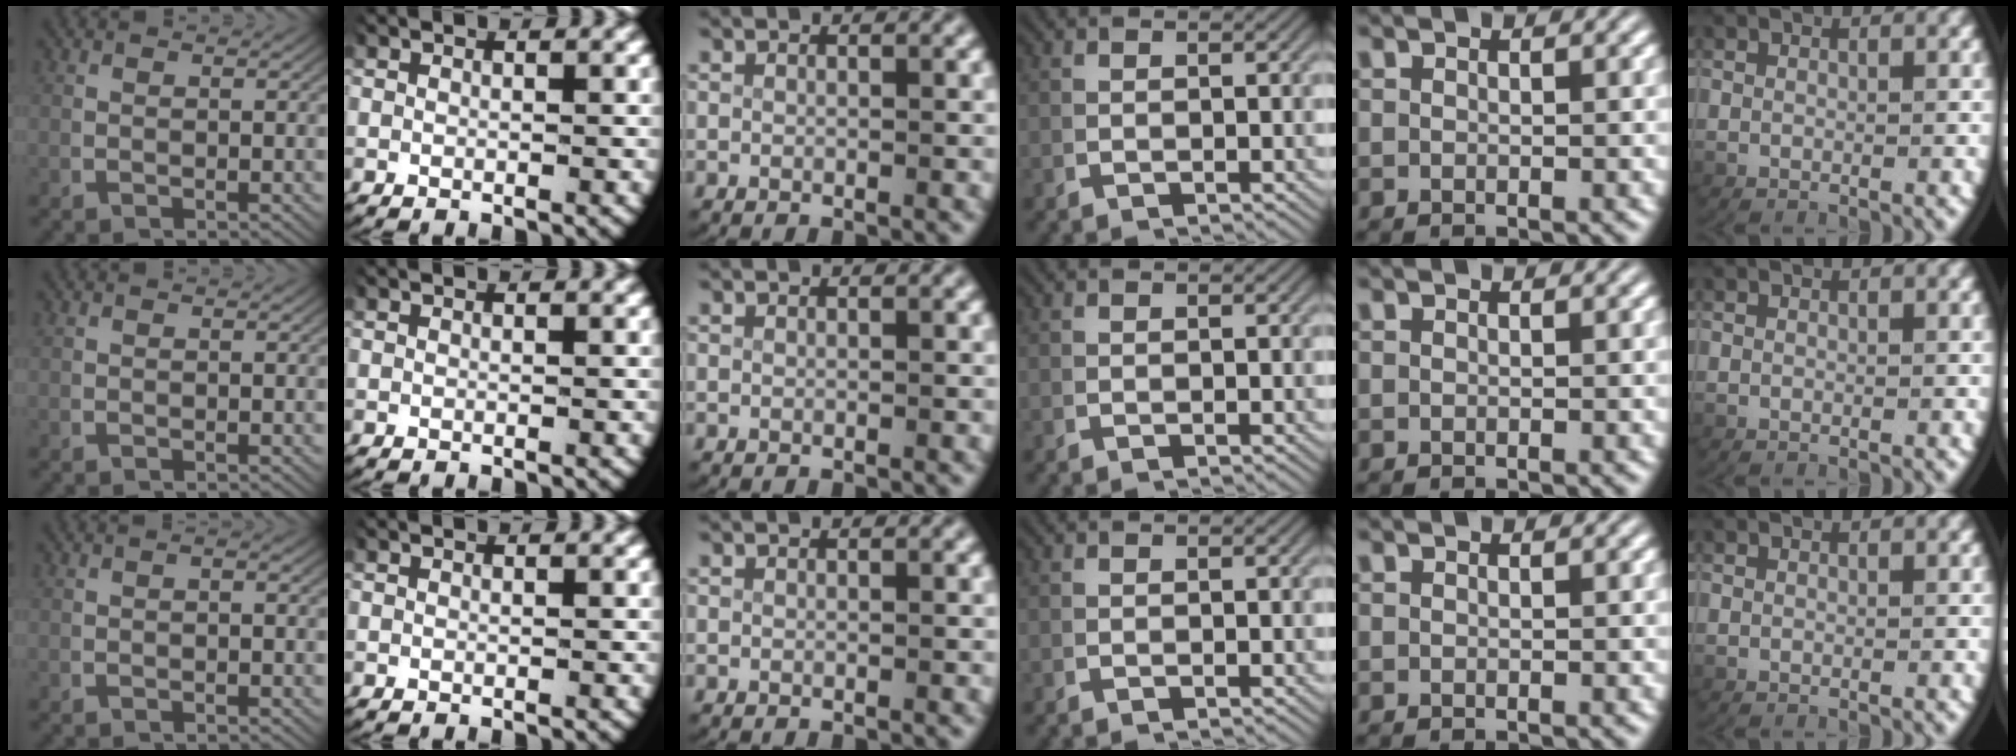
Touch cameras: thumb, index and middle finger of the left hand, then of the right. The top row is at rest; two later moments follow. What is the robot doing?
{"motion": "lift_and_place", "object": "paper"}